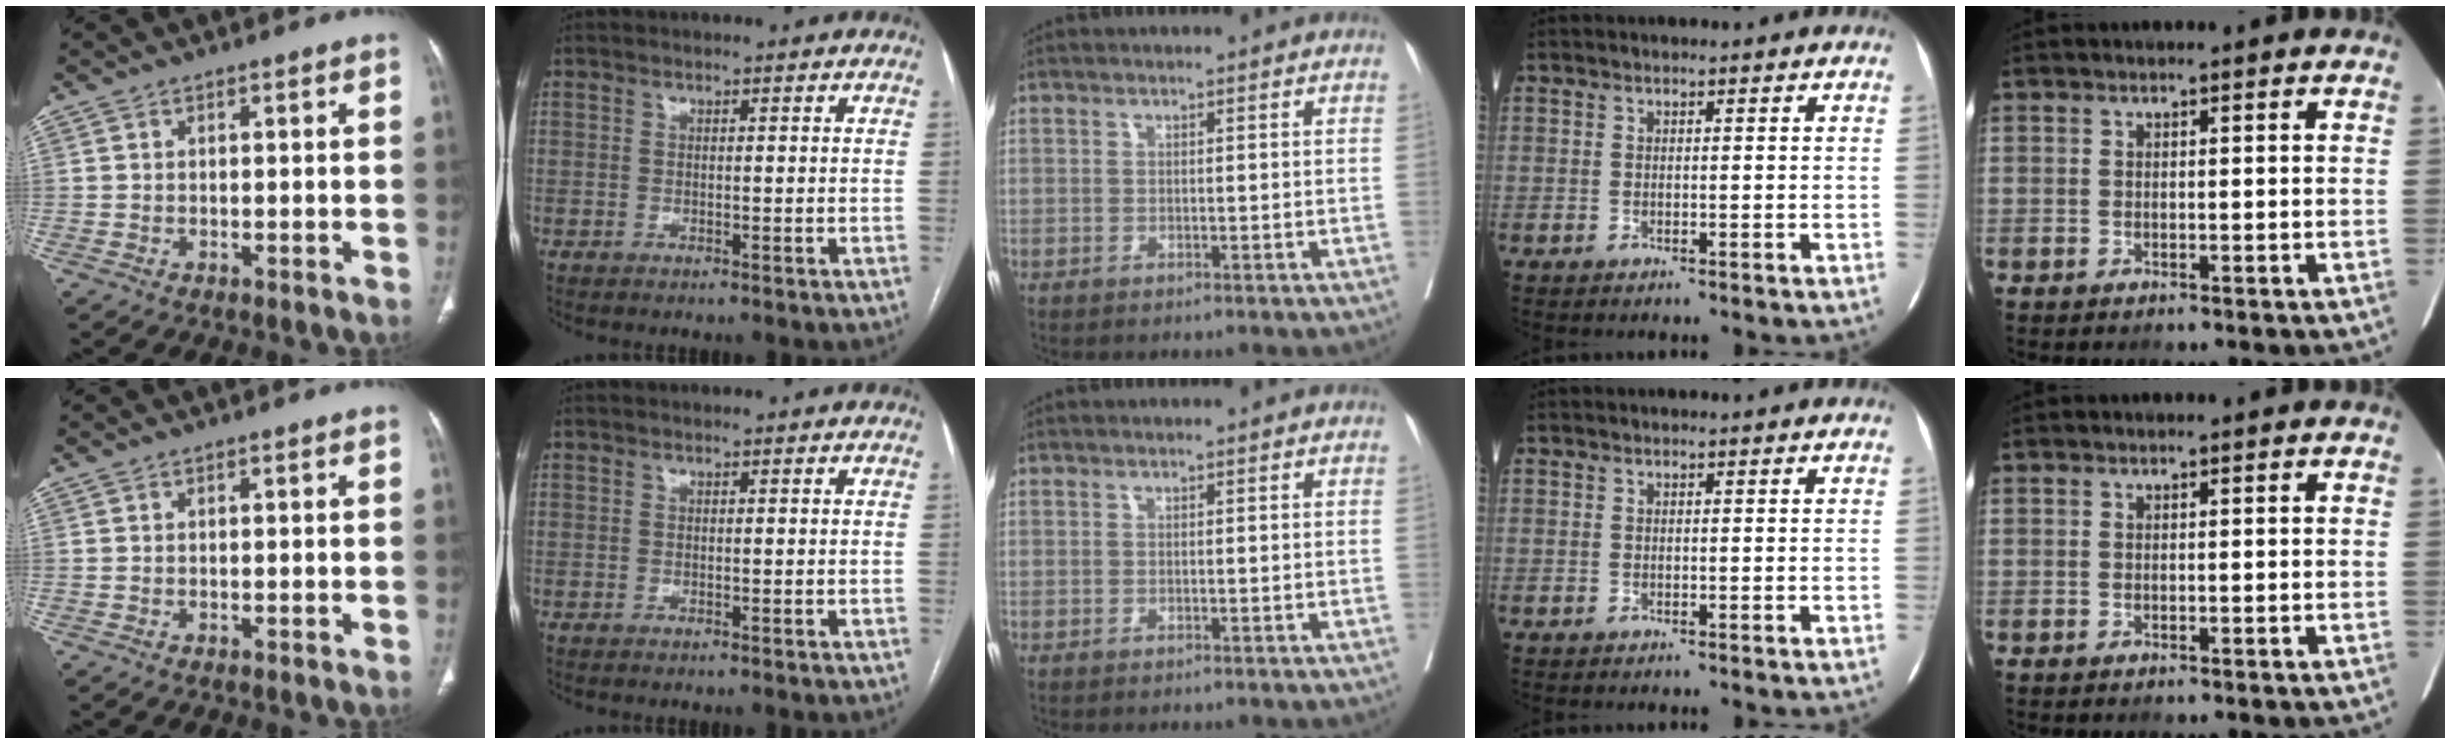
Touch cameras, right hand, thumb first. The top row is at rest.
{}